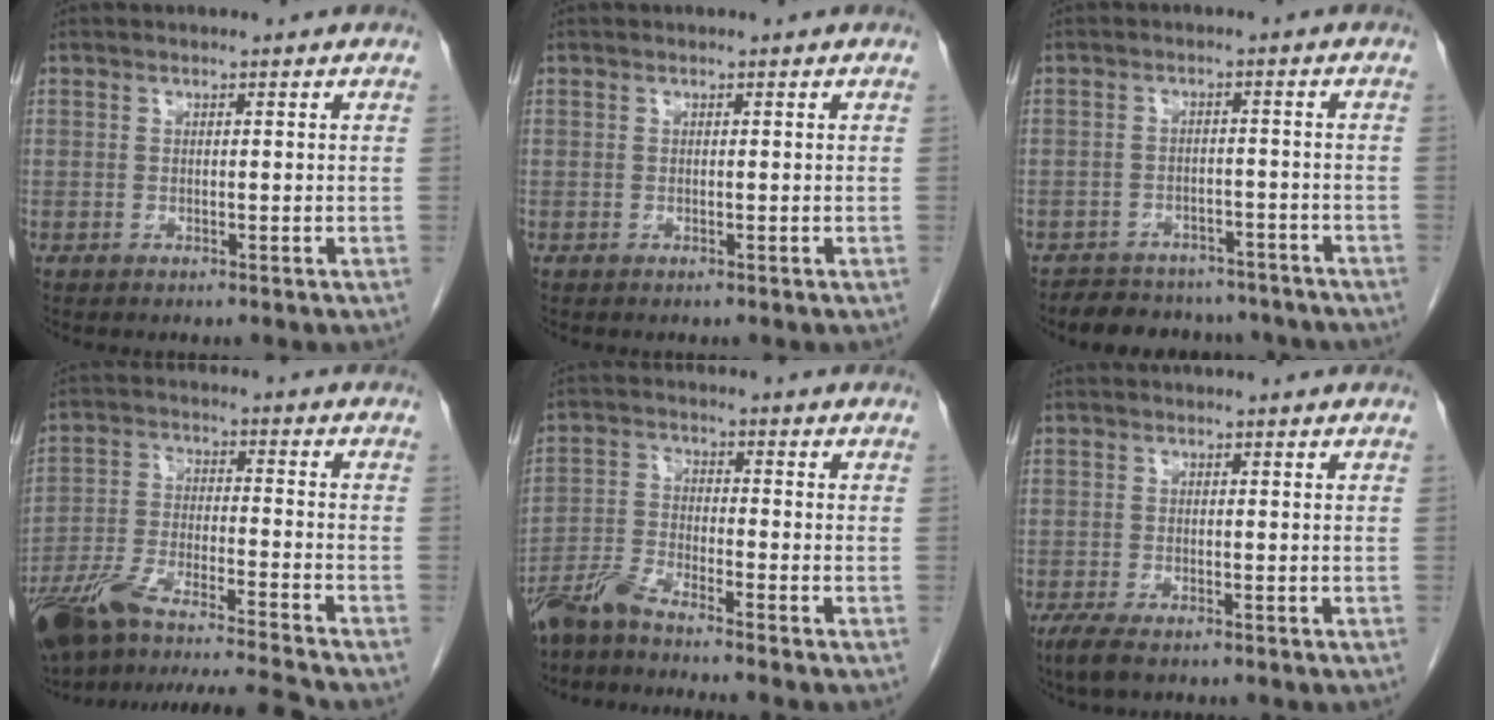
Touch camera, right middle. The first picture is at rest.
{"total": 0.0}
{"total": 11.5, "force": [-10.0, 4.9, 2.7], "torque": [-0.036, 0.011, -0.119]}
{"total": 19.3, "force": [-17.2, -1.0, 8.8], "torque": [-0.169, -0.030, -0.285]}
{"total": 5.3, "force": [-4.8, -1.2, 1.8], "torque": [-0.046, -0.019, -0.099]}
{"total": 3.4, "force": [-2.4, 0.9, 2.3], "torque": [-0.053, -0.011, -0.040]}